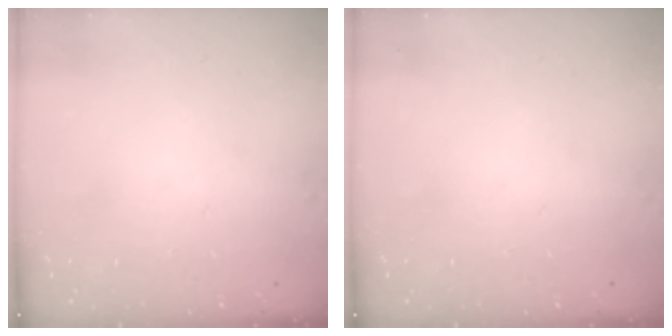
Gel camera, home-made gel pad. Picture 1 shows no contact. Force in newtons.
{"total": 0.0}